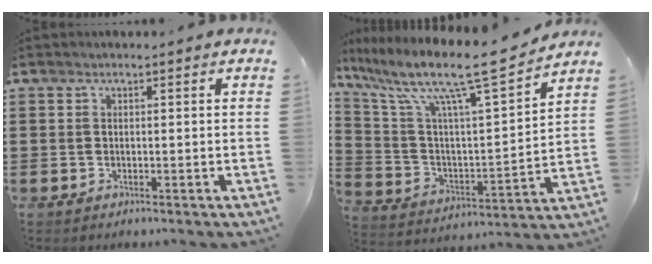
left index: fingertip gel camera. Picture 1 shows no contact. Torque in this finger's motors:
{"motor_torque": [1.10, -0.54, 1.02, 0.21]}